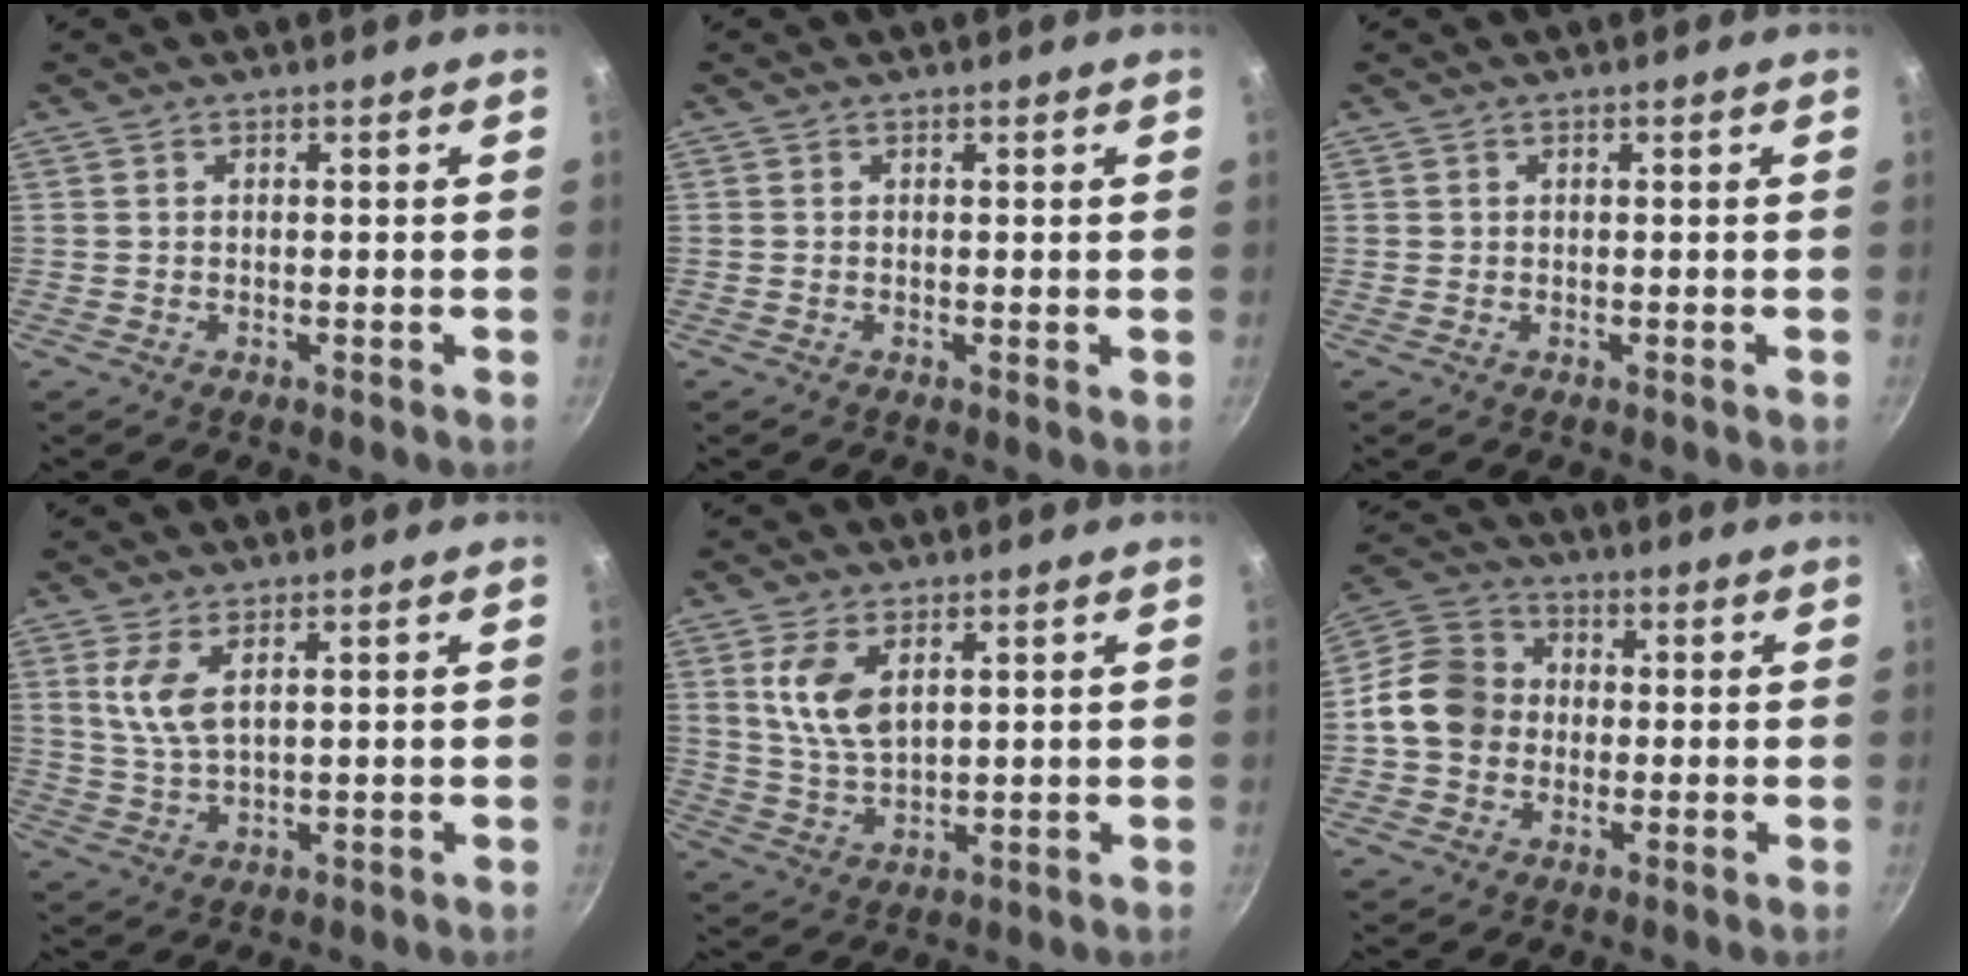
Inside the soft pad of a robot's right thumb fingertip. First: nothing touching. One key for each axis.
{"total": 0.0}
{"total": 0.0}
{"total": 5.8, "fx": 2.1, "fy": 2.4, "fz": 4.9, "tx": -0.099, "ty": -0.015, "tz": 0.047}
{"total": 8.2, "fx": 2.9, "fy": 4.4, "fz": 6.2, "tx": -0.119, "ty": -0.019, "tz": 0.061}
{"total": 11.4, "fx": -0.9, "fy": 9.7, "fz": 5.8, "tx": -0.076, "ty": 0.027, "tz": -0.038}